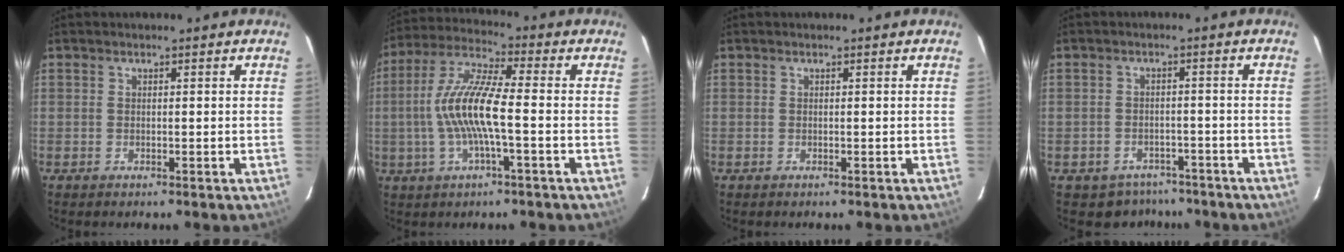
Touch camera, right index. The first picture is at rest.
{"total": 11.7, "force": [-1.6, 1.6, 11.4], "torque": [-0.235, 0.007, -0.034]}
{"total": 0.0}
{"total": 6.7, "force": [-5.1, 4.3, 0.9], "torque": [-0.032, 0.020, -0.061]}